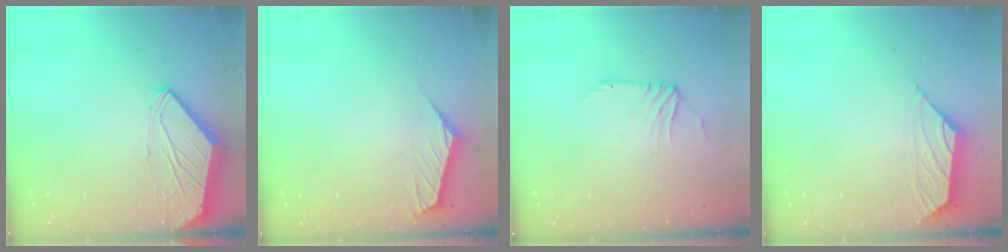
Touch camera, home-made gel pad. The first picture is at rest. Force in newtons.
{"total": 0.9, "press": 0.9, "slide": 0.2}
{"total": 0.6, "press": 0.4, "slide": 0.5}
{"total": 1.6, "press": 1.4, "slide": 0.6}